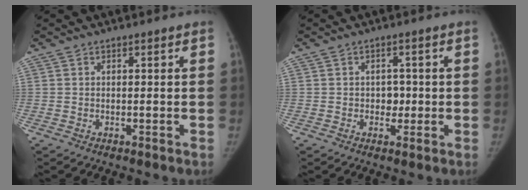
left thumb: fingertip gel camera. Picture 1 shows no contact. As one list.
[{"total": 3.0, "force": [-0.3, 2.4, 1.7], "torque": [0.000, 0.006, -0.007]}]